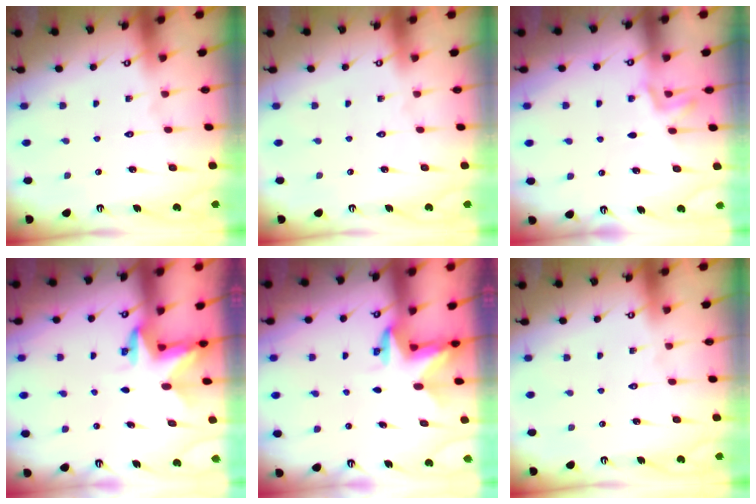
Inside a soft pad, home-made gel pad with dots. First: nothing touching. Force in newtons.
{"total": 0.0}
{"total": 1.9, "press": 1.2, "slide": 1.4}
{"total": 2.9, "press": 2.9, "slide": 0.2}
{"total": 2.9, "press": 2.9, "slide": 0.2}
{"total": 0.0}